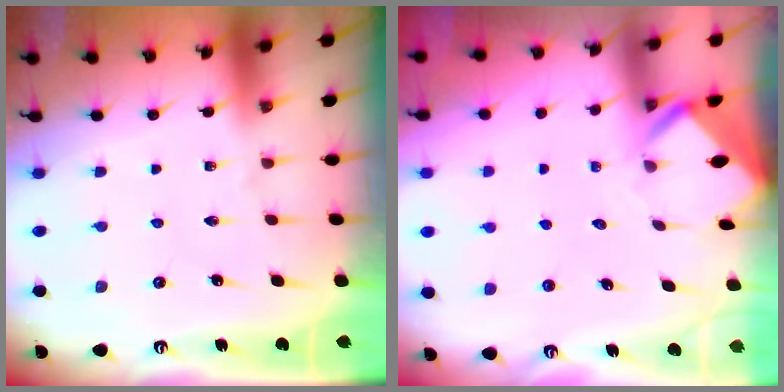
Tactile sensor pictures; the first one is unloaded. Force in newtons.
{"total": 2.4, "press": 2.4, "slide": 0.1}